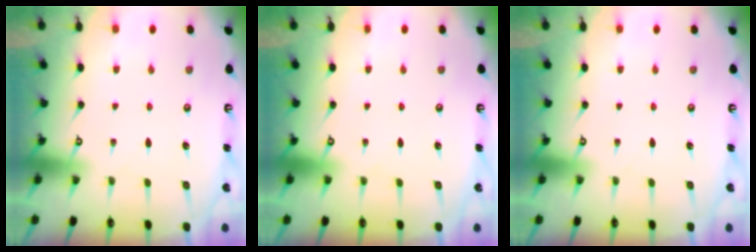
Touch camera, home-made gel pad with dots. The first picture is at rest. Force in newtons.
{"total": 0.0}
{"total": 0.0}